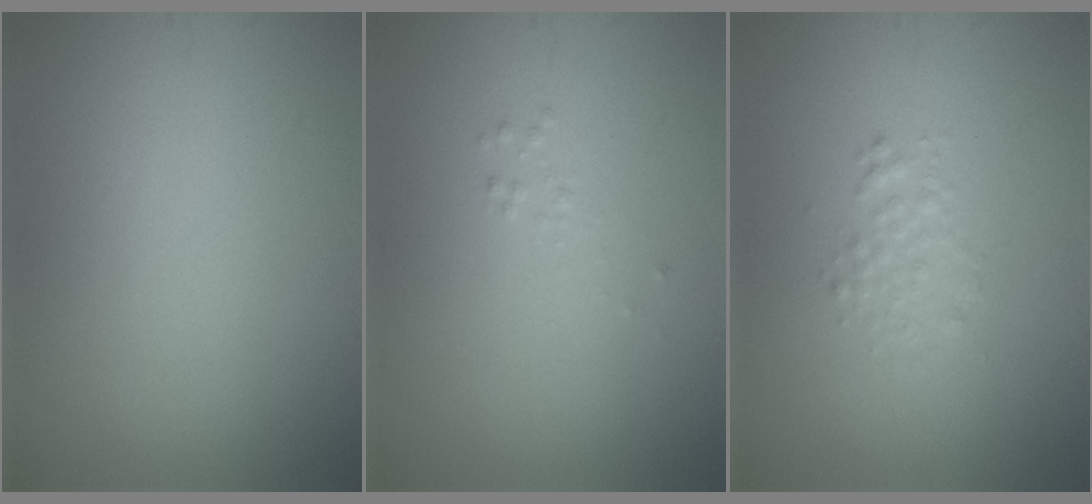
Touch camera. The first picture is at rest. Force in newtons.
{"total": 0.5, "press": 0.5, "slide": 0.0}
{"total": 1.5, "press": 1.5, "slide": 0.0}